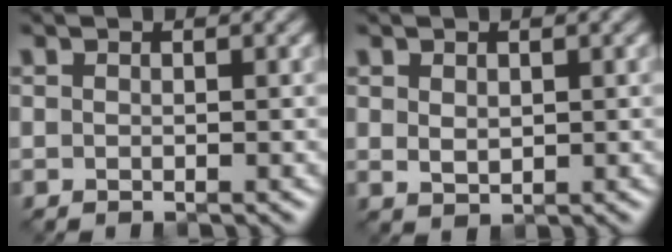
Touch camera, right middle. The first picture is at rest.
{"total": 1.5, "force": [0.4, 1.0, 1.0], "torque": [-0.018, -0.002, 0.013]}